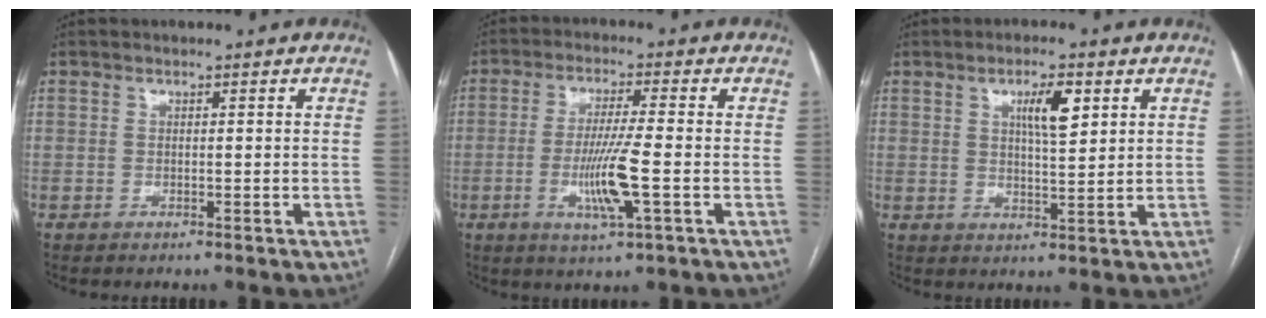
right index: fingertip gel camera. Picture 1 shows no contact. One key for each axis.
{"total": 8.3, "fx": -2.1, "fy": 0.0, "fz": 8.0, "tx": -0.155, "ty": -0.011, "tz": -0.039}
{"total": 5.6, "fx": 2.4, "fy": 1.2, "fz": 4.9, "tx": -0.081, "ty": 0.003, "tz": 0.041}